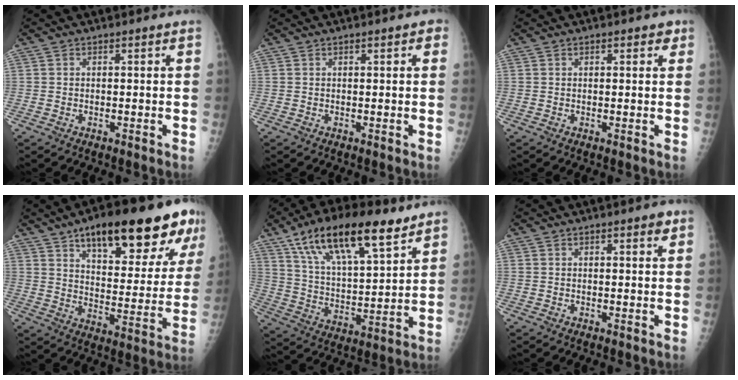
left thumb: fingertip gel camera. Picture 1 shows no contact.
{"total": 1.8, "force": [0.8, 0.7, 1.5], "torque": [-0.016, 0.002, 0.009]}
{"total": 1.9, "force": [1.1, 1.1, 1.2], "torque": [-0.003, -0.002, 0.011]}
{"total": 25.3, "force": [14.8, 8.4, 18.8], "torque": [-0.230, -0.033, 0.217]}
{"total": 21.5, "force": [13.1, 7.7, 15.2], "torque": [-0.238, -0.037, 0.235]}
{"total": 2.5, "force": [1.4, 0.8, 1.9], "torque": [-0.019, -0.004, 0.017]}